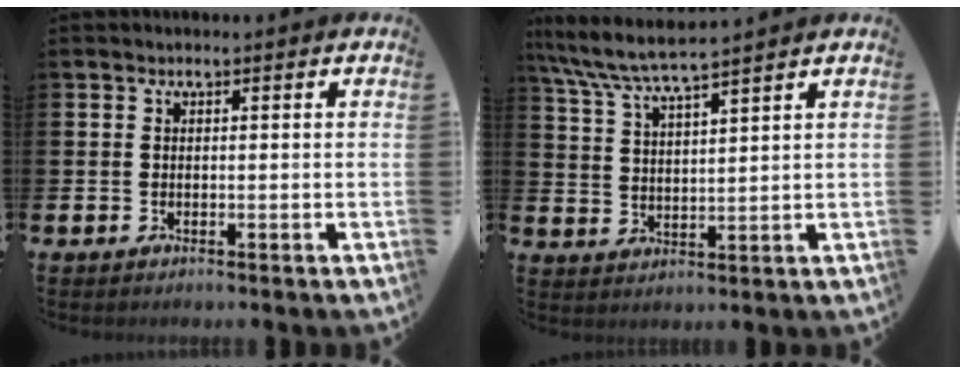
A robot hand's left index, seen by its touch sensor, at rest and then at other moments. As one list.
[{"total": 6.1, "force": [5.8, 0.0, 2.0], "torque": [-0.064, -0.030, 0.102]}]